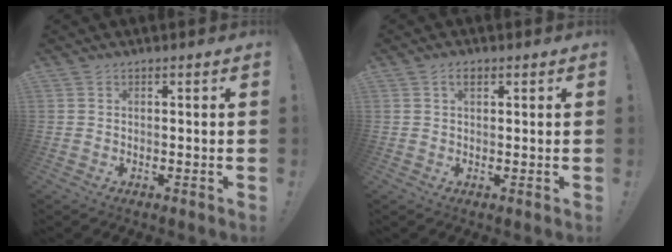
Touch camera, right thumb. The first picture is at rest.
{"total": 2.1, "force": [1.1, 1.1, 1.4], "torque": [-0.017, 0.001, 0.016]}